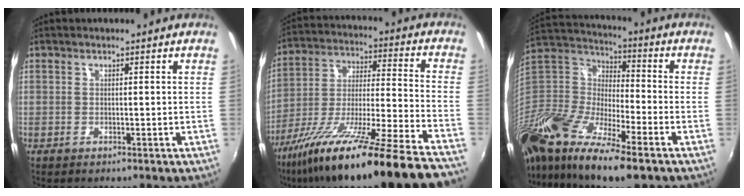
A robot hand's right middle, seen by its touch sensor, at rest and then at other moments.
{"total": 28.2, "force": [-22.0, -0.5, 17.5], "torque": [-0.277, -0.080, -0.355]}
{"total": 25.1, "force": [-16.5, 7.5, 17.3], "torque": [-0.359, -0.039, -0.314]}